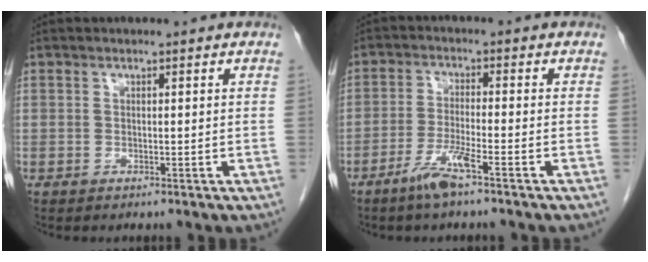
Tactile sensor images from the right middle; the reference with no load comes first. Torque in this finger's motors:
{"motor_torque": [0.00, -0.21, 0.10, 0.04]}